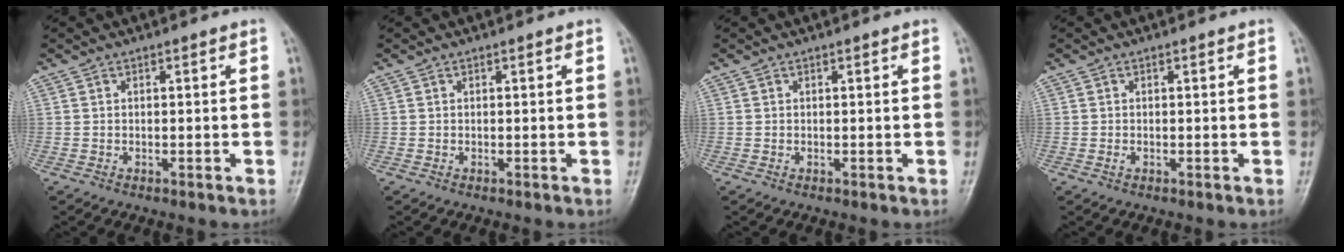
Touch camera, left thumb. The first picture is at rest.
{"total": 0.0}
{"total": 0.0}
{"total": 0.7, "force": [0.0, 0.4, 0.5], "torque": [-0.008, 0.001, 0.001]}